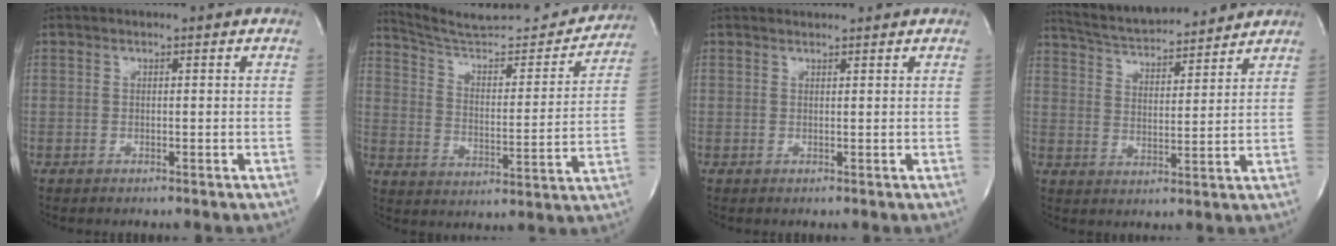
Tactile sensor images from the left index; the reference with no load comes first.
{"total": 21.3, "force": [20.2, 3.0, 5.9], "torque": [-0.083, -0.038, 0.283]}
{"total": 1.3, "force": [1.3, 0.0, -0.1], "torque": [-0.006, 0.009, 0.025]}
{"total": 13.6, "force": [12.8, 2.0, 4.4], "torque": [-0.080, 0.018, 0.206]}